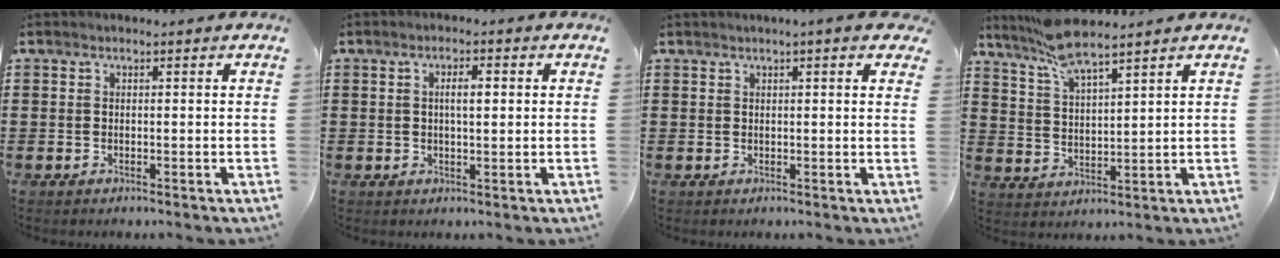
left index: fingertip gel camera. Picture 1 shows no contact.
{"total": 3.1, "force": [0.5, 0.9, 2.9], "torque": [-0.048, 0.002, 0.003]}
{"total": 2.0, "force": [1.3, -0.1, 1.5], "torque": [-0.032, 0.001, 0.023]}
{"total": 7.3, "force": [6.1, 0.9, 3.8], "torque": [-0.091, -0.017, 0.112]}